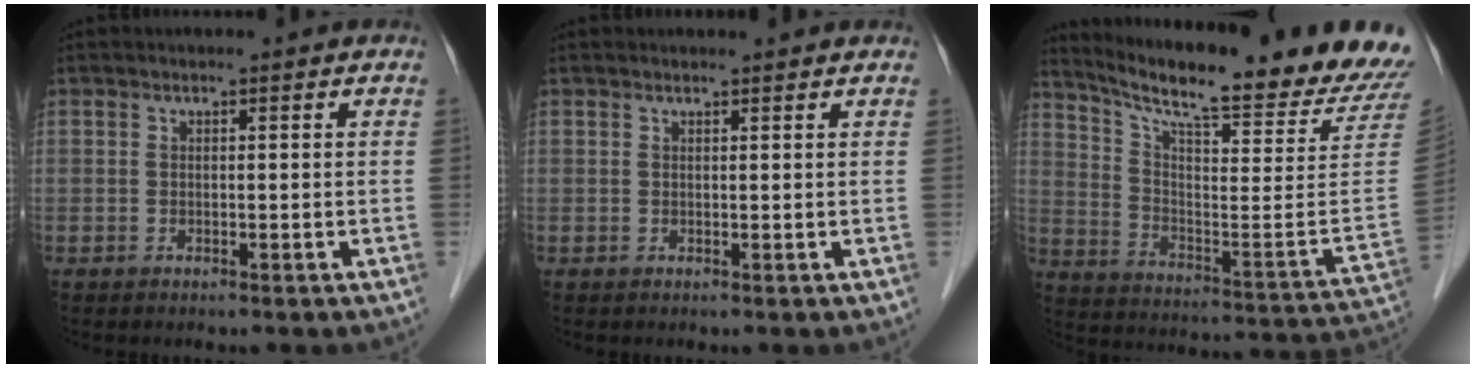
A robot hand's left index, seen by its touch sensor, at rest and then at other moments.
{"total": 2.0, "force": [1.9, 0.2, 0.2], "torque": [-0.012, 0.008, 0.022]}
{"total": 26.1, "force": [23.2, 0.1, 12.0], "torque": [-0.199, -0.091, 0.315]}